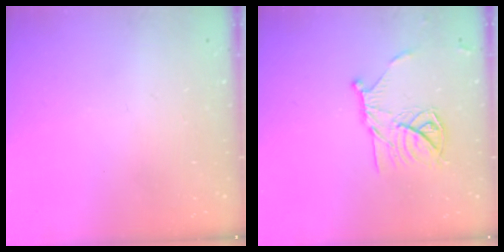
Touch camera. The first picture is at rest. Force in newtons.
{"total": 14.3, "press": 14.2, "slide": 0.5}